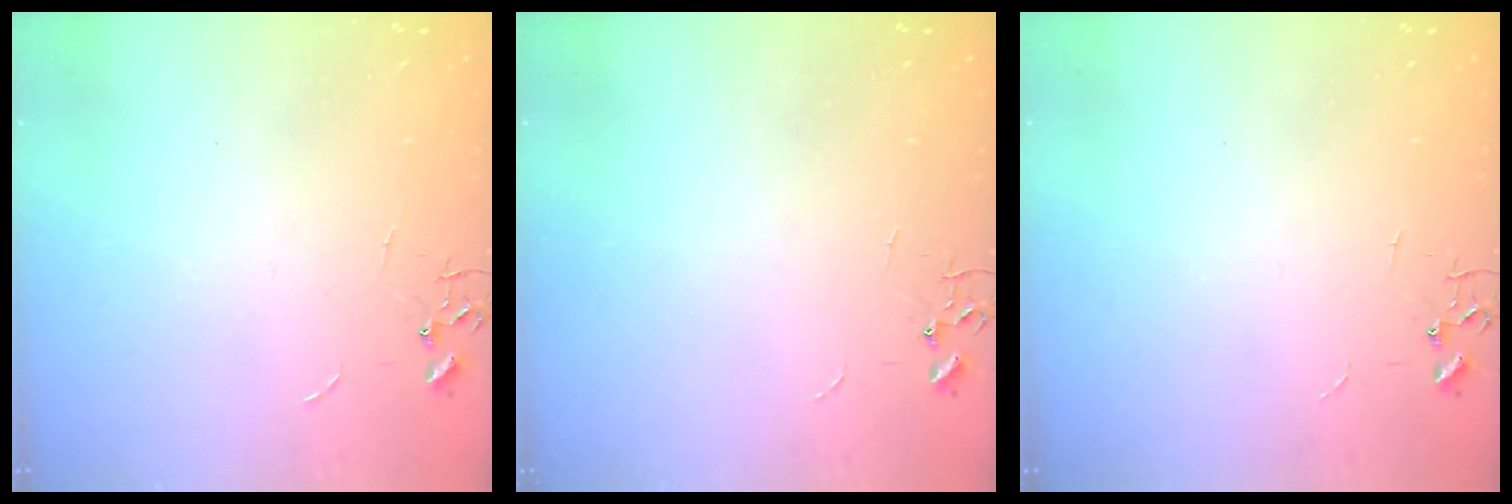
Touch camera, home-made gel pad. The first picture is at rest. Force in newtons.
{"total": 0.0}
{"total": 0.0}